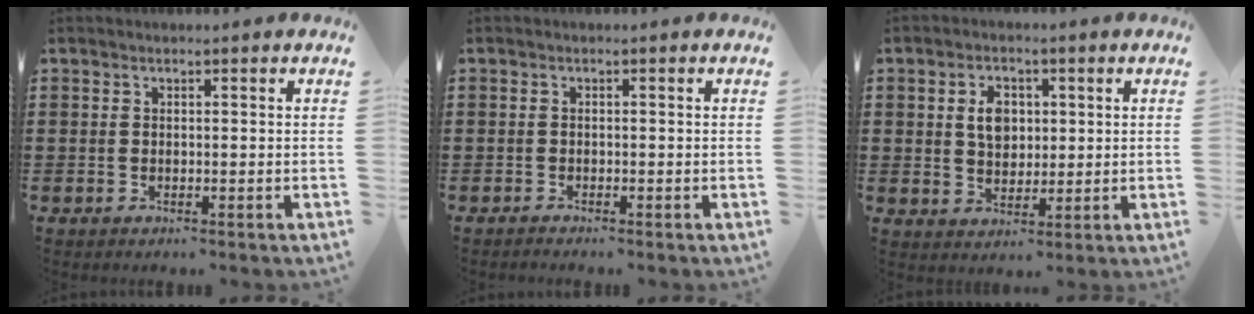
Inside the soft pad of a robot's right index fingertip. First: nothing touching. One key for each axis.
{"total": 0.7, "fx": -0.7, "fy": -0.2, "fz": 0.0, "tx": -0.003, "ty": -0.003, "tz": -0.013}
{"total": 4.8, "fx": 0.9, "fy": 3.4, "fz": 3.3, "tx": -0.066, "ty": 0.011, "tz": 0.012}